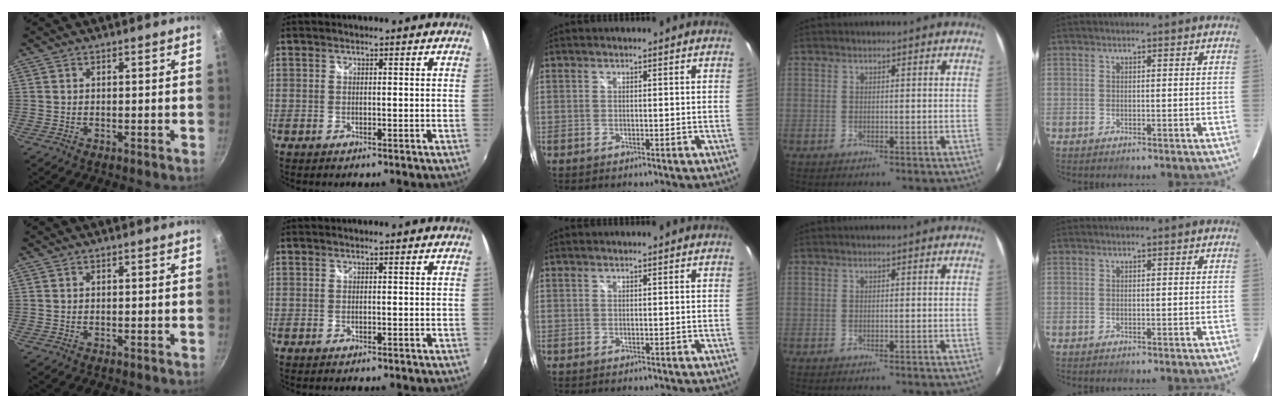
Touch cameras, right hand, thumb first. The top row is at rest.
{}